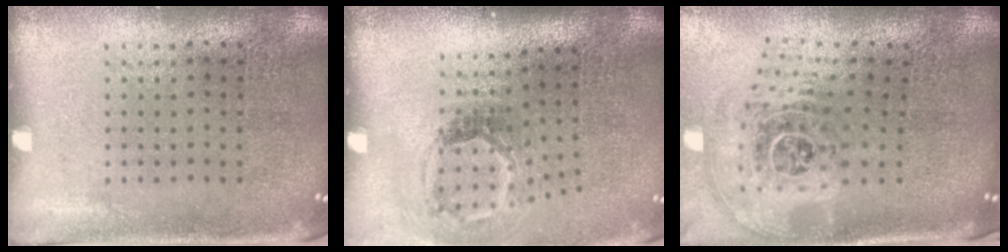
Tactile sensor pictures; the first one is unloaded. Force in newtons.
{"total": 1.9, "press": 1.2, "slide": 1.4}
{"total": 2.7, "press": 1.8, "slide": 2.0}